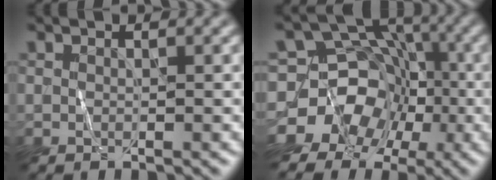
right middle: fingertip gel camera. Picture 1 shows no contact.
{"total": 10.0, "force": [-4.8, 8.6, 1.9], "torque": [-0.023, -0.002, -0.099]}